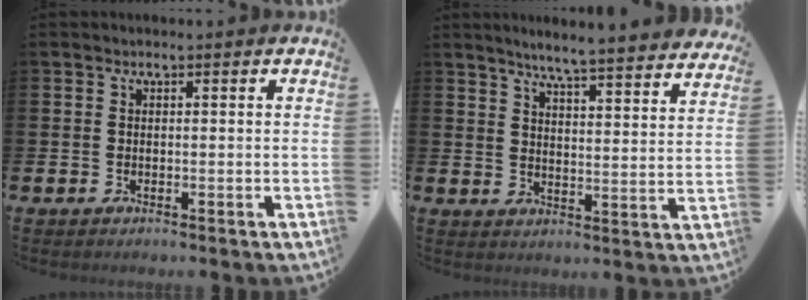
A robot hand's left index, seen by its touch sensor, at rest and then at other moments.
{"total": 5.9, "force": [5.7, -0.3, 1.5], "torque": [-0.042, -0.046, 0.095]}